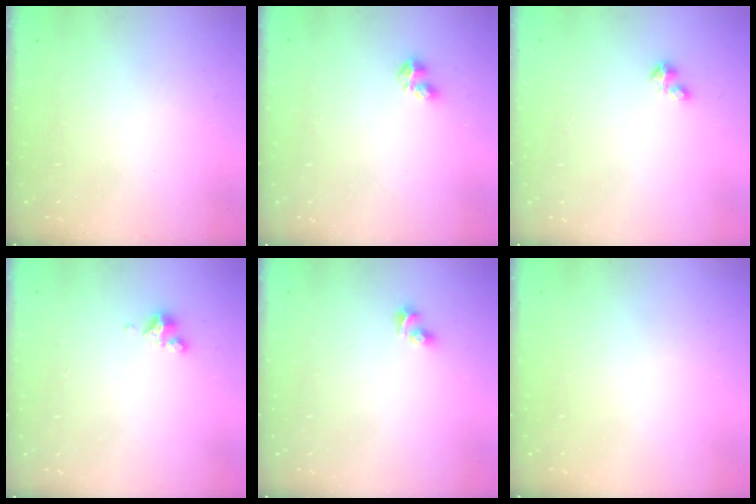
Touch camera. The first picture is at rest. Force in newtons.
{"total": 3.2, "press": 3.2, "slide": 0.5}
{"total": 1.7, "press": 1.7, "slide": 0.2}
{"total": 3.1, "press": 3.1, "slide": 0.4}
{"total": 3.5, "press": 3.1, "slide": 1.6}
{"total": 0.0}